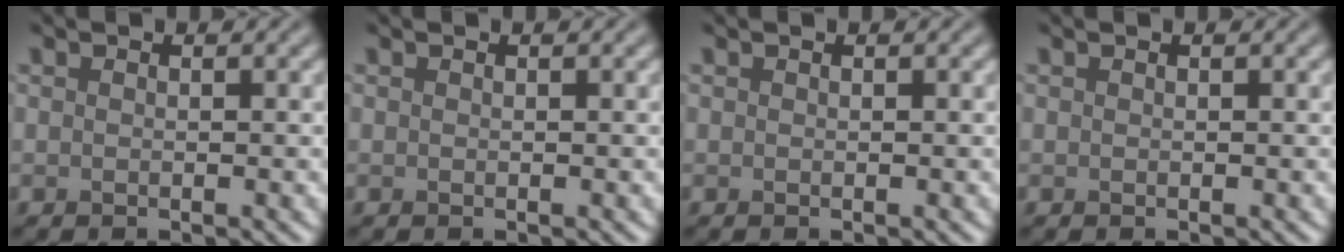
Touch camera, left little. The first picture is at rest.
{"total": 0.0}
{"total": 0.0}
{"total": 0.0}